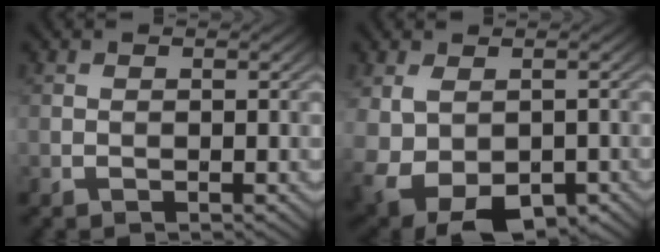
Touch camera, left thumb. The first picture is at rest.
{"total": 10.0, "force": [-2.9, 6.9, 6.5], "torque": [-0.132, -0.030, -0.014]}